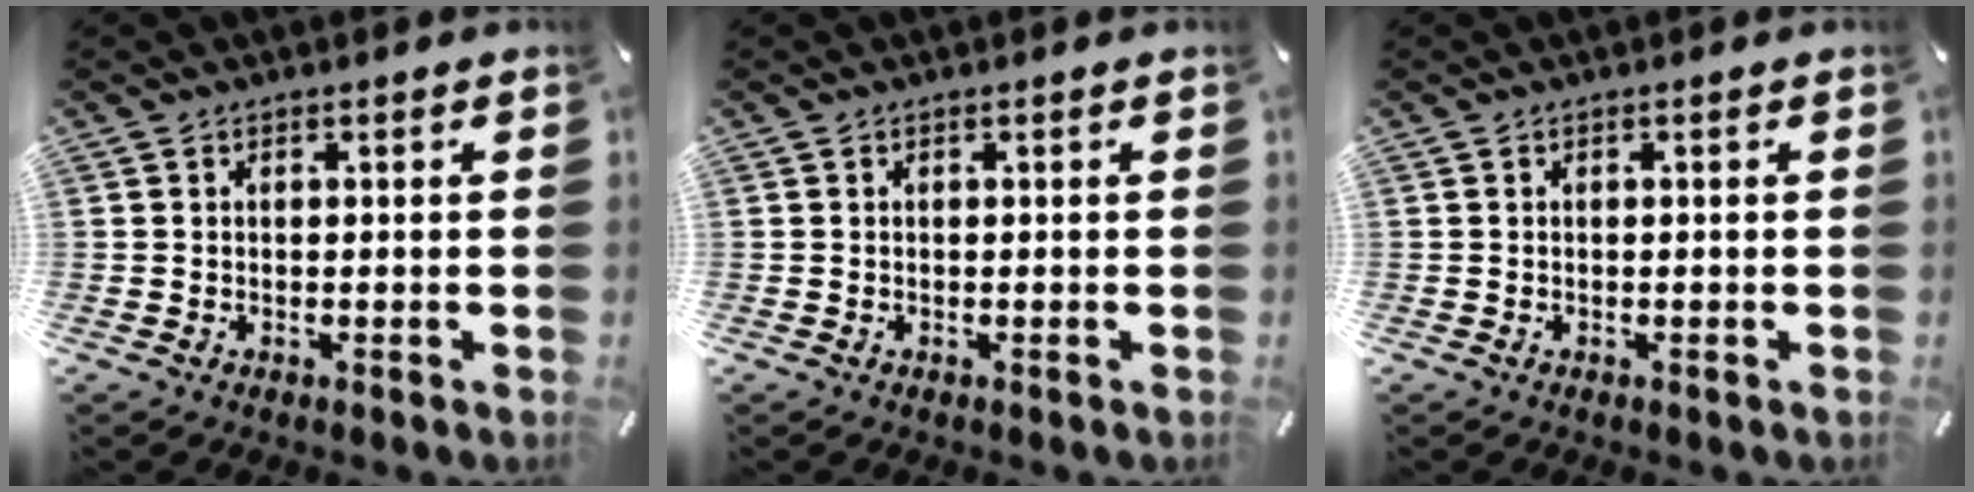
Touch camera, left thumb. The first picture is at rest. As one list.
[{"total": 0.0}, {"total": 0.0}]